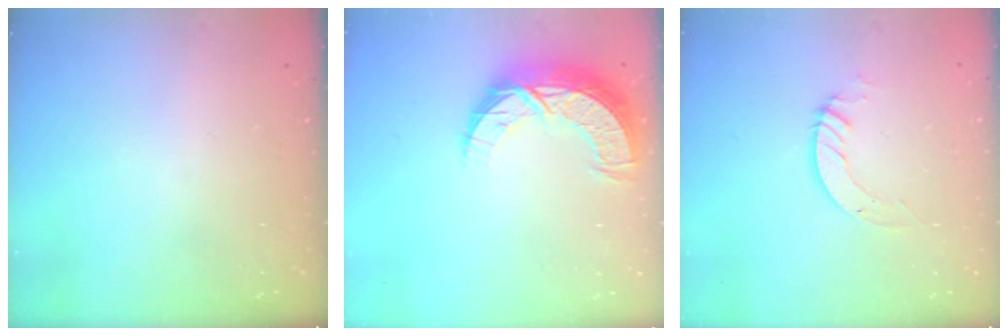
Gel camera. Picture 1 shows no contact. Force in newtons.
{"total": 11.7, "press": 11.6, "slide": 0.9}
{"total": 3.8, "press": 3.8, "slide": 0.5}